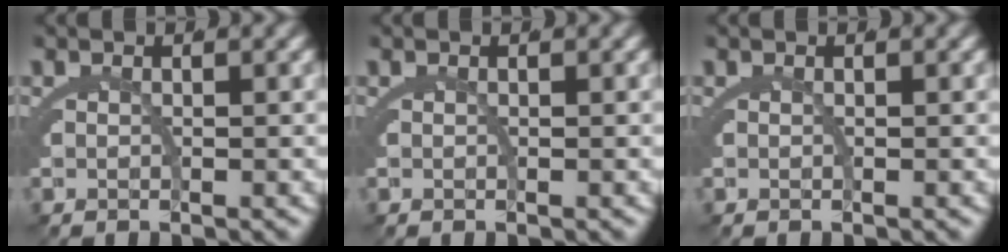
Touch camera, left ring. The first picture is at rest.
{"total": 0.0}
{"total": 0.0}